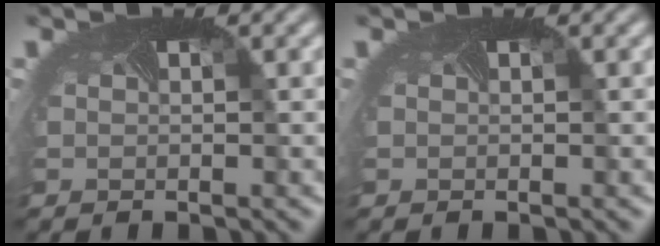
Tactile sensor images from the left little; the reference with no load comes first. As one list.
[{"total": 0.0}]